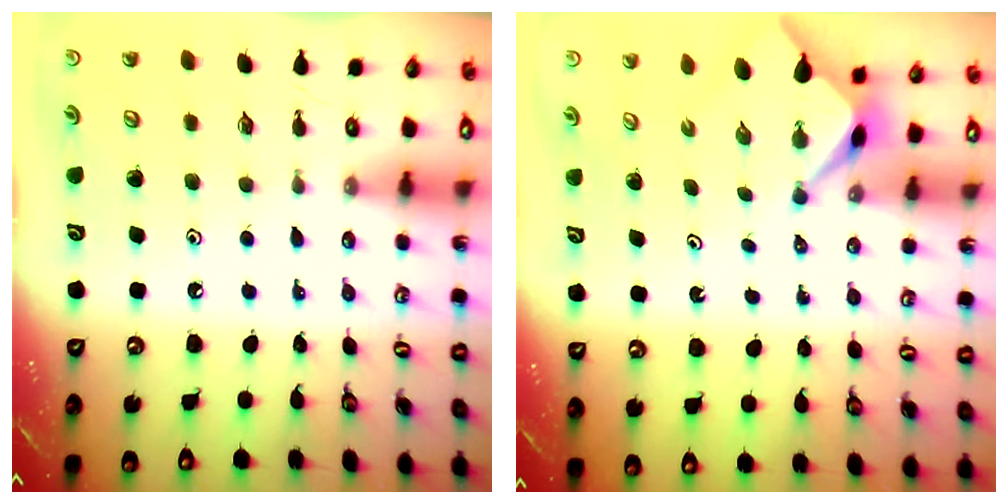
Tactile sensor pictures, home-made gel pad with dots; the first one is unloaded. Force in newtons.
{"total": 2.7, "press": 2.7, "slide": 0.3}